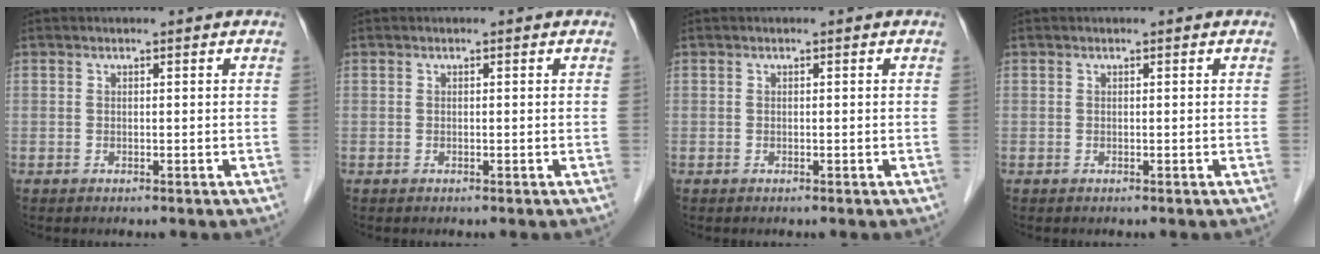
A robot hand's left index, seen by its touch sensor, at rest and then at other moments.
{"total": 0.0}
{"total": 0.0}
{"total": 0.0}